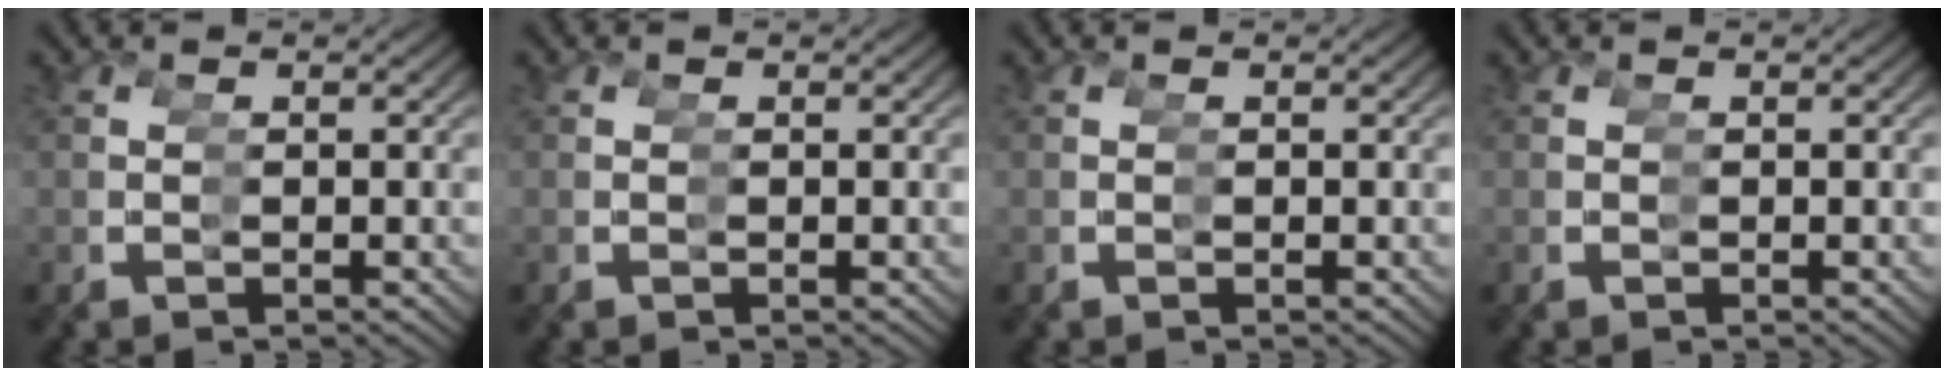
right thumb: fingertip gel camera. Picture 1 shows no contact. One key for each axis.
{"total": 0.0}
{"total": 0.0}
{"total": 0.0}